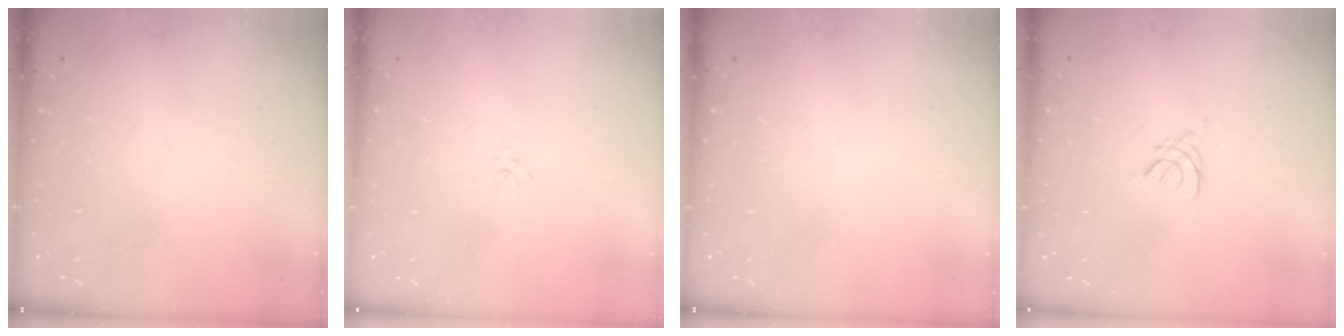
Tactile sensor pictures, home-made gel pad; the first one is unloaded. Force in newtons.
{"total": 2.0, "press": 2.0, "slide": 0.3}
{"total": 0.0}
{"total": 2.7, "press": 2.7, "slide": 0.5}